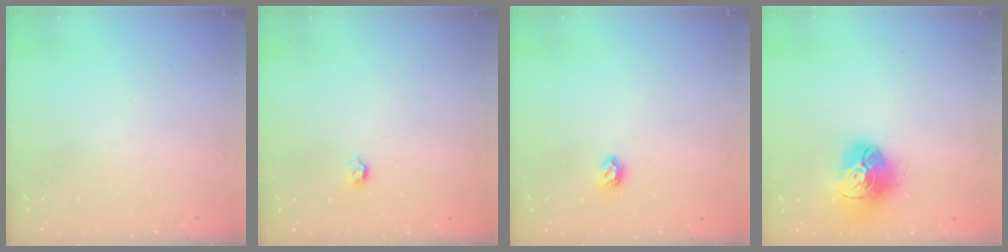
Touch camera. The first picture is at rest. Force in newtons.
{"total": 2.8, "press": 2.7, "slide": 0.8}
{"total": 5.5, "press": 5.4, "slide": 1.2}
{"total": 15.9, "press": 15.8, "slide": 1.4}